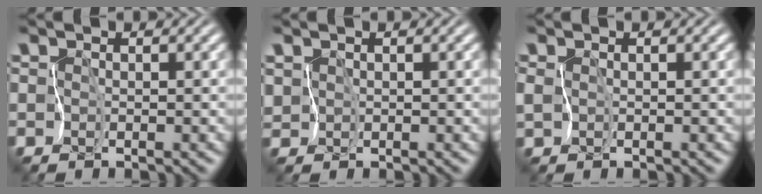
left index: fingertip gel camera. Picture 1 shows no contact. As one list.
[{"total": 2.8, "force": [1.8, 2.0, 0.8], "torque": [-0.021, 0.018, 0.015]}, {"total": 1.1, "force": [0.4, 0.8, 0.7], "torque": [-0.014, 0.002, -0.001]}]